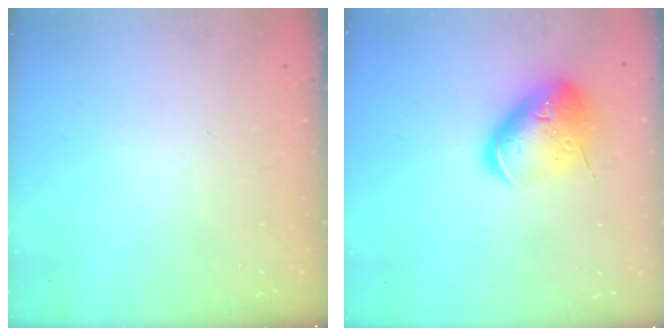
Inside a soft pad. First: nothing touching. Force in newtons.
{"total": 17.6, "press": 17.4, "slide": 2.7}